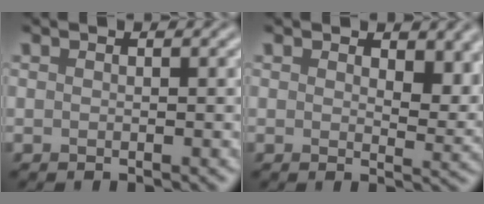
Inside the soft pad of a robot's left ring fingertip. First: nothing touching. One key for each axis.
{"total": 3.8, "fx": 1.7, "fy": 2.2, "fz": 2.6, "tx": -0.040, "ty": -0.011, "tz": 0.025}